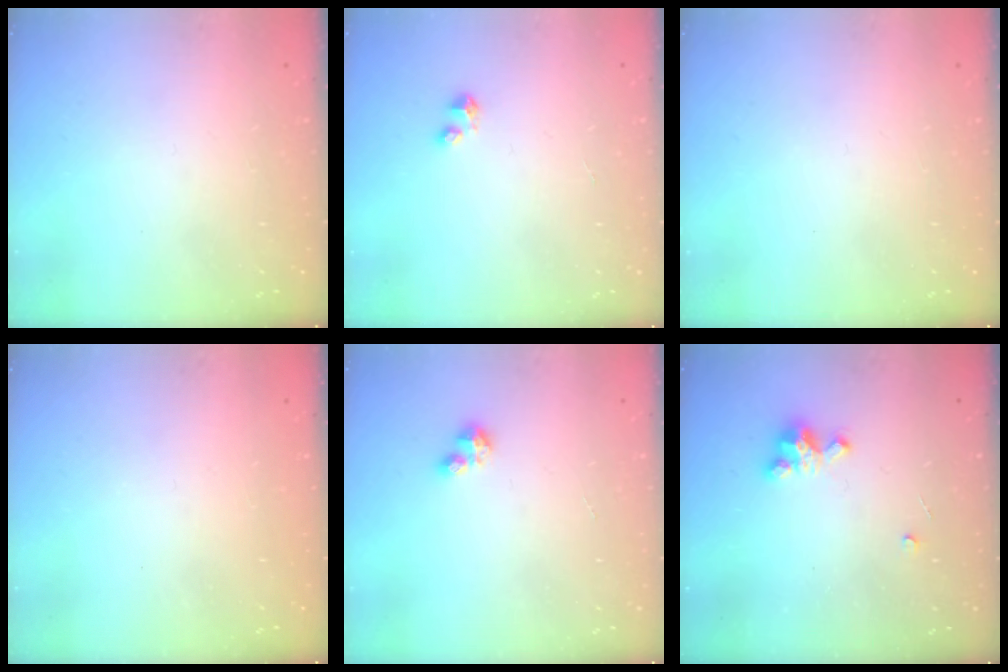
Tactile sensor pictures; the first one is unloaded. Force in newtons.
{"total": 2.4, "press": 2.4, "slide": 0.1}
{"total": 0.0}
{"total": 0.8, "press": 0.7, "slide": 0.3}
{"total": 3.0, "press": 3.0, "slide": 0.5}
{"total": 3.3, "press": 3.3, "slide": 0.3}